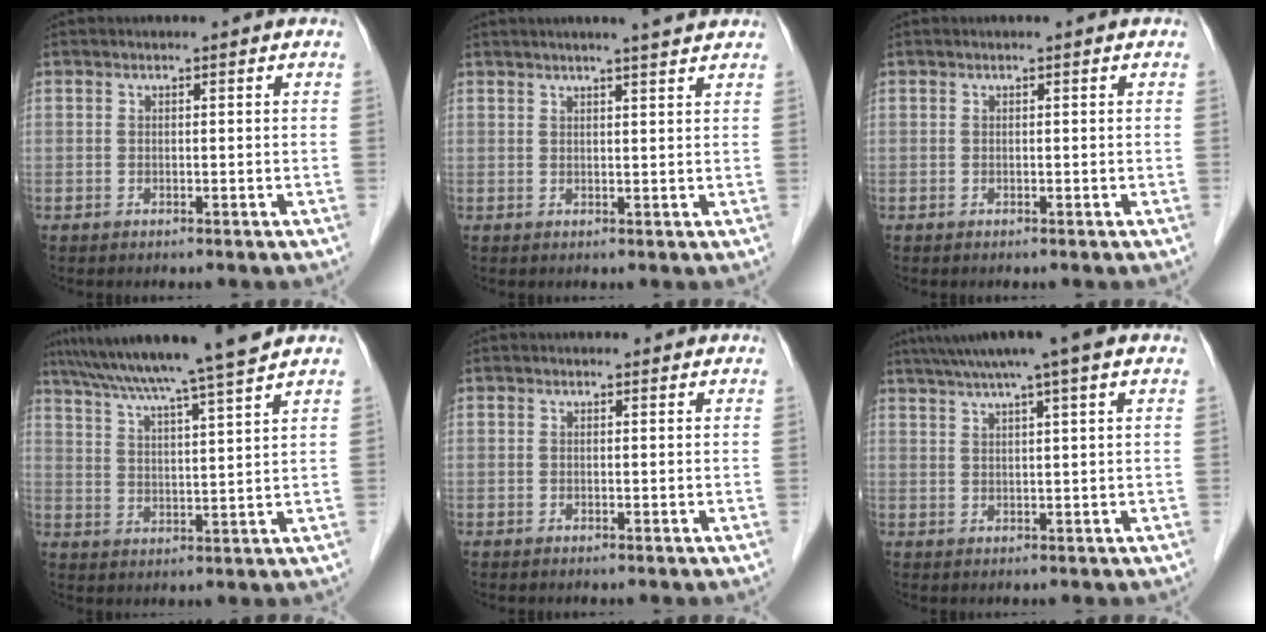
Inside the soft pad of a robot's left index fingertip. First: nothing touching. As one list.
[{"total": 6.0, "force": [5.1, -0.1, 3.1], "torque": [-0.047, 0.010, 0.060]}, {"total": 0.0}, {"total": 14.4, "force": [12.3, -1.7, 7.2], "torque": [-0.123, -0.001, 0.184]}, {"total": 0.7, "force": [0.7, 0.3, 0.0], "torque": [-0.007, -0.001, 0.005]}, {"total": 9.3, "force": [6.9, -0.7, 6.2], "torque": [-0.101, 0.028, 0.094]}]